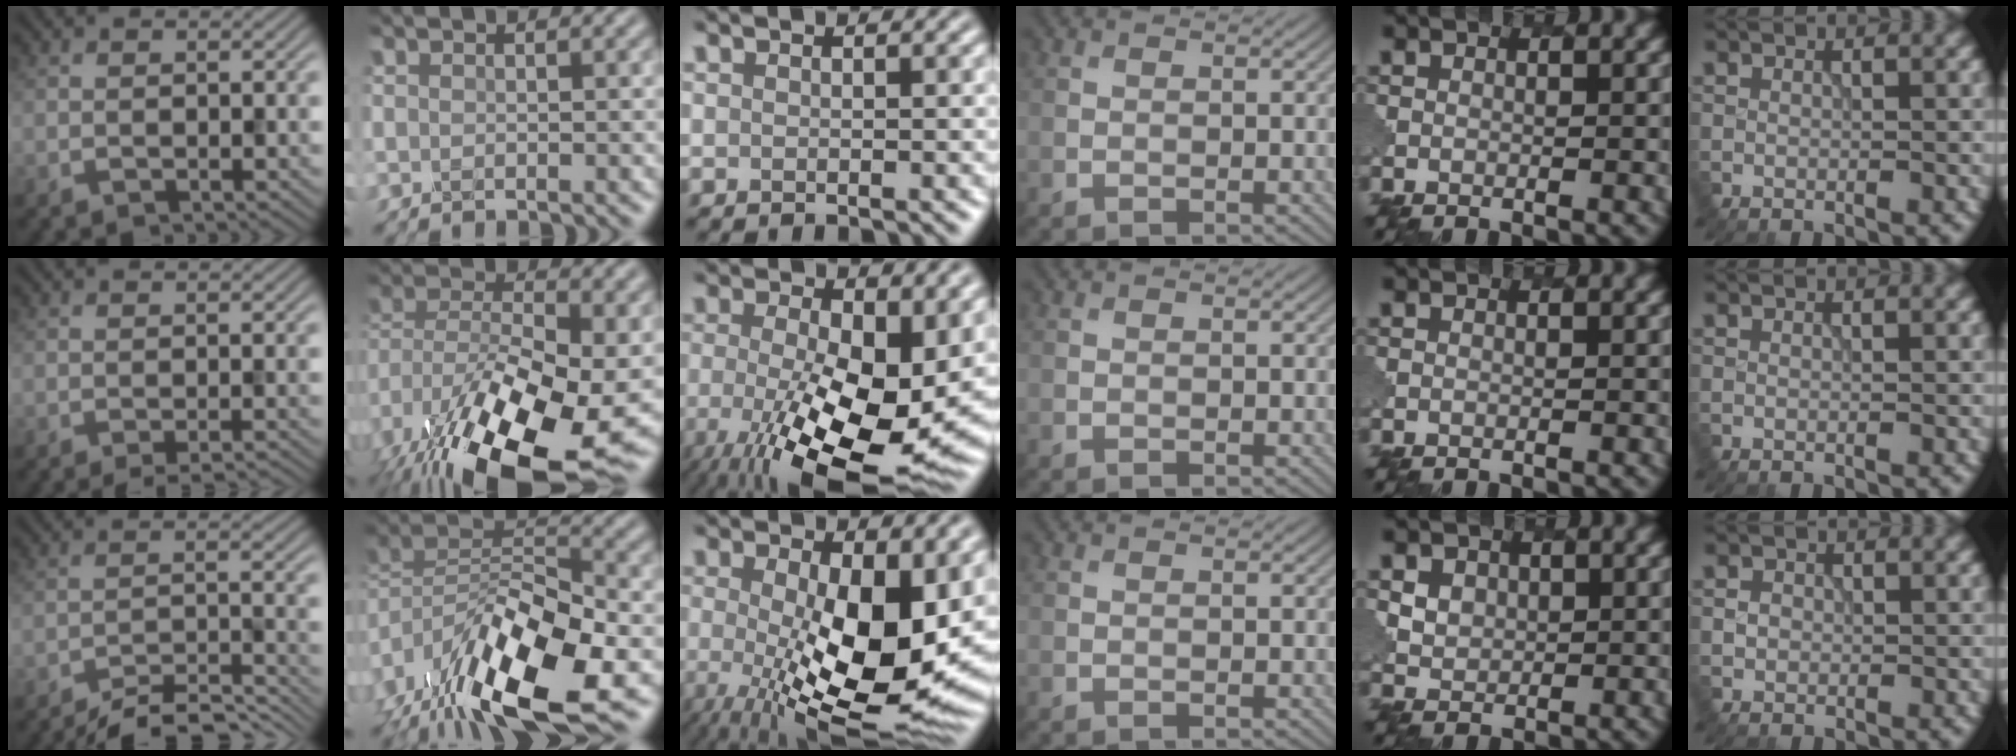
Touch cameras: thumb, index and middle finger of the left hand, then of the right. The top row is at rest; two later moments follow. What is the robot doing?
{"motion": "dispense", "object": "glue stick"}